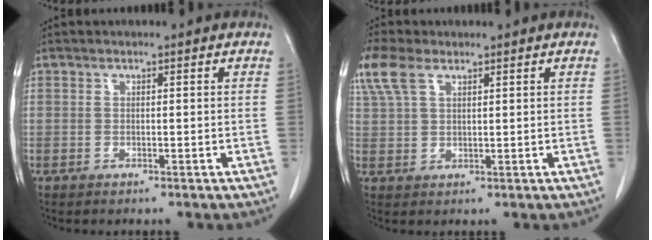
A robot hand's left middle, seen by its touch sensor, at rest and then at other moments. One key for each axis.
{"total": 5.8, "fx": 3.6, "fy": 2.8, "fz": 3.7, "tx": -0.099, "ty": 0.023, "tz": 0.078}